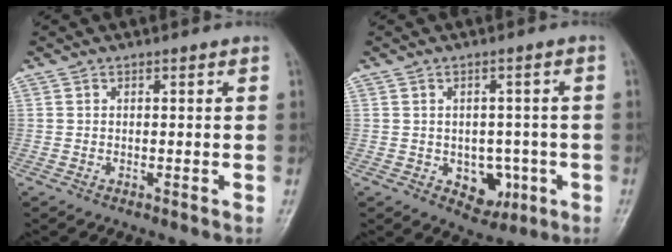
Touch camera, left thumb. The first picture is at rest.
{"total": 6.4, "force": [-1.8, 4.8, 4.0], "torque": [-0.019, 0.010, -0.012]}